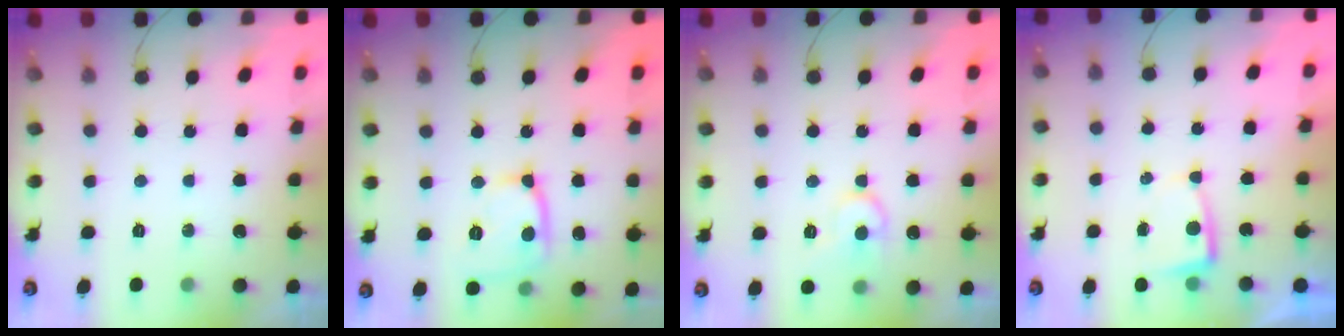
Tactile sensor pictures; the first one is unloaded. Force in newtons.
{"total": 12.8, "press": 12.7, "slide": 1.4}
{"total": 9.9, "press": 9.9, "slide": 0.9}
{"total": 2.0, "press": 2.0, "slide": 0.3}